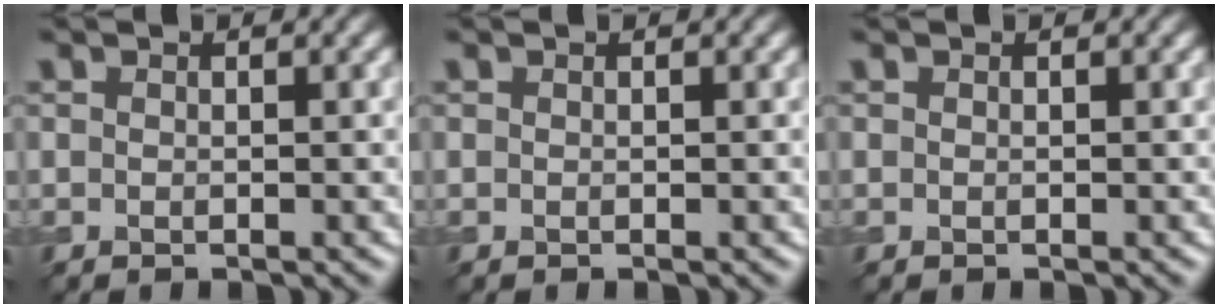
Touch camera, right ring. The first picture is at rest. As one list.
[{"total": 0.0}, {"total": 0.0}]